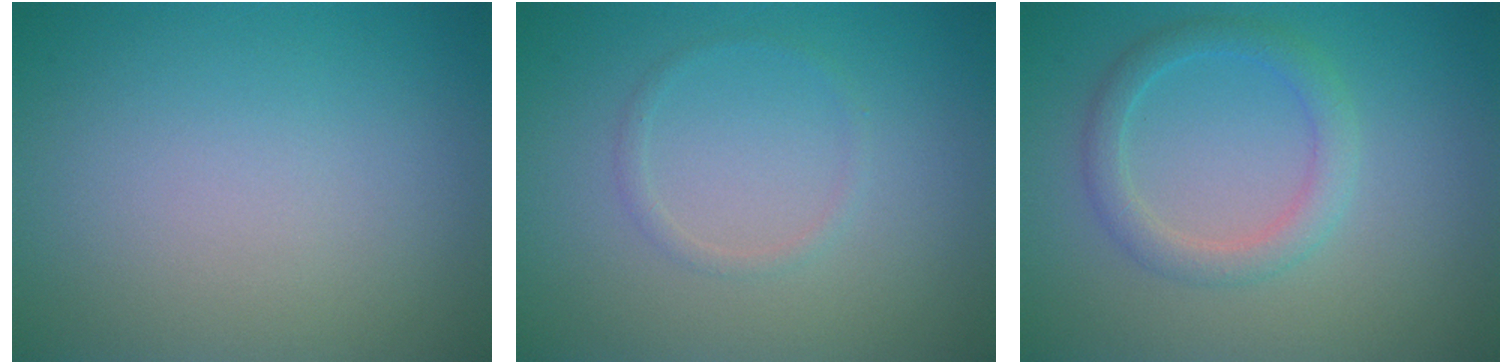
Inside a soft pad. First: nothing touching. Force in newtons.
{"total": 0.9, "press": 0.9, "slide": 0.1}
{"total": 2.6, "press": 2.6, "slide": 0.2}